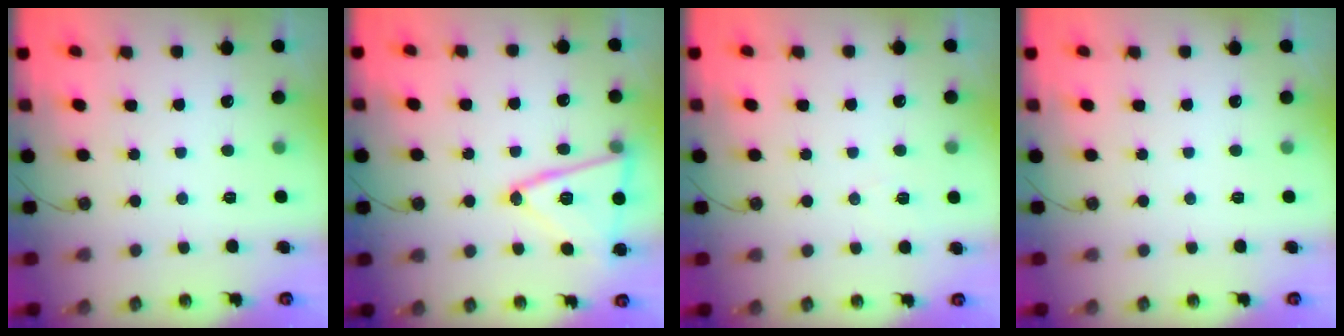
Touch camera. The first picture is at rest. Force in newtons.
{"total": 15.7, "press": 15.5, "slide": 2.5}
{"total": 4.7, "press": 4.1, "slide": 2.2}
{"total": 0.0}